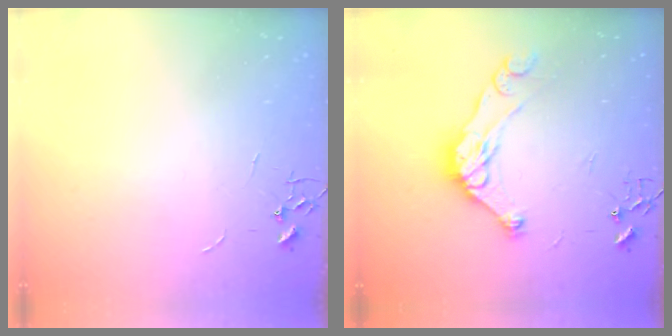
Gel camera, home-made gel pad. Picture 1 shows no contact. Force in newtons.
{"total": 12.7, "press": 12.7, "slide": 0.0}